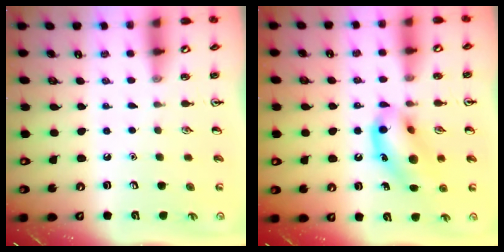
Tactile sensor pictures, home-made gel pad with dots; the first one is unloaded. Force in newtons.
{"total": 14.0, "press": 13.6, "slide": 3.0}